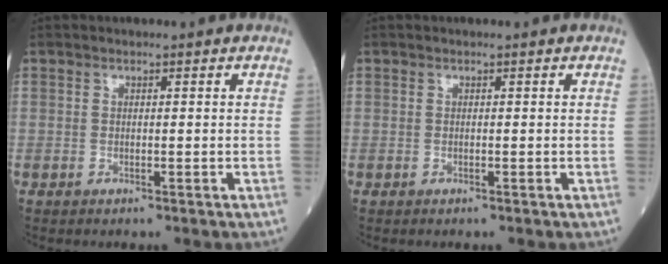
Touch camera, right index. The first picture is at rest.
{"total": 0.0}